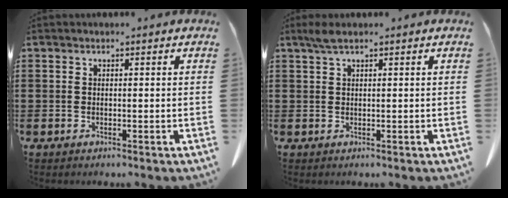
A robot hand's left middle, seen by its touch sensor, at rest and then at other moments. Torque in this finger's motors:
{"motor_torque": [0.36, -0.04, 0.00, 0.03]}